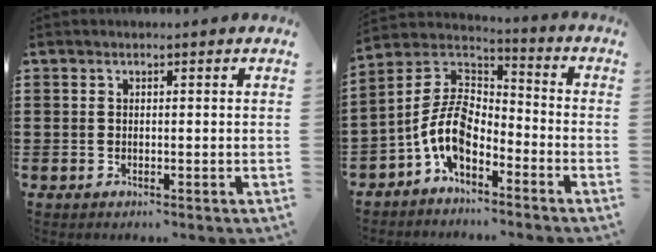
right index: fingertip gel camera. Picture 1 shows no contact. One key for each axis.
{"total": 9.1, "fx": -4.3, "fy": 4.6, "fz": 6.5, "tx": -0.167, "ty": -0.012, "tz": -0.095}